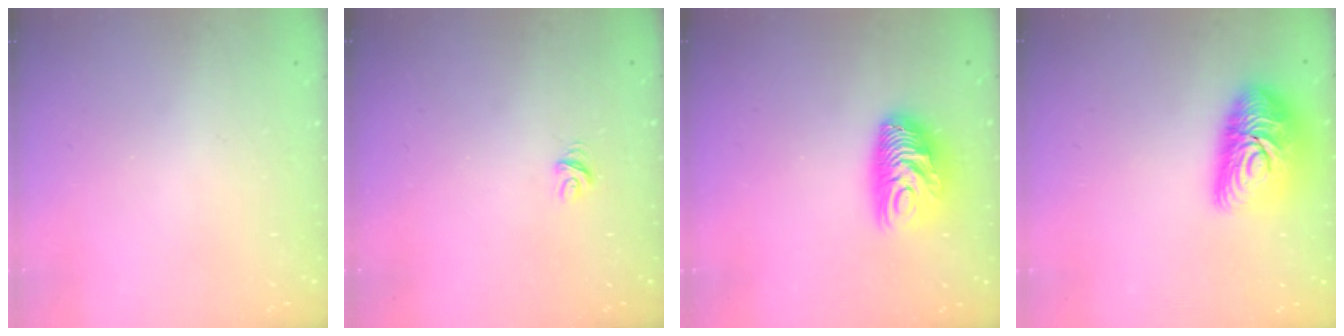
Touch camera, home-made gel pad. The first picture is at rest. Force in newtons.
{"total": 4.9, "press": 4.8, "slide": 0.3}
{"total": 10.7, "press": 10.6, "slide": 0.8}
{"total": 15.0, "press": 14.9, "slide": 1.0}